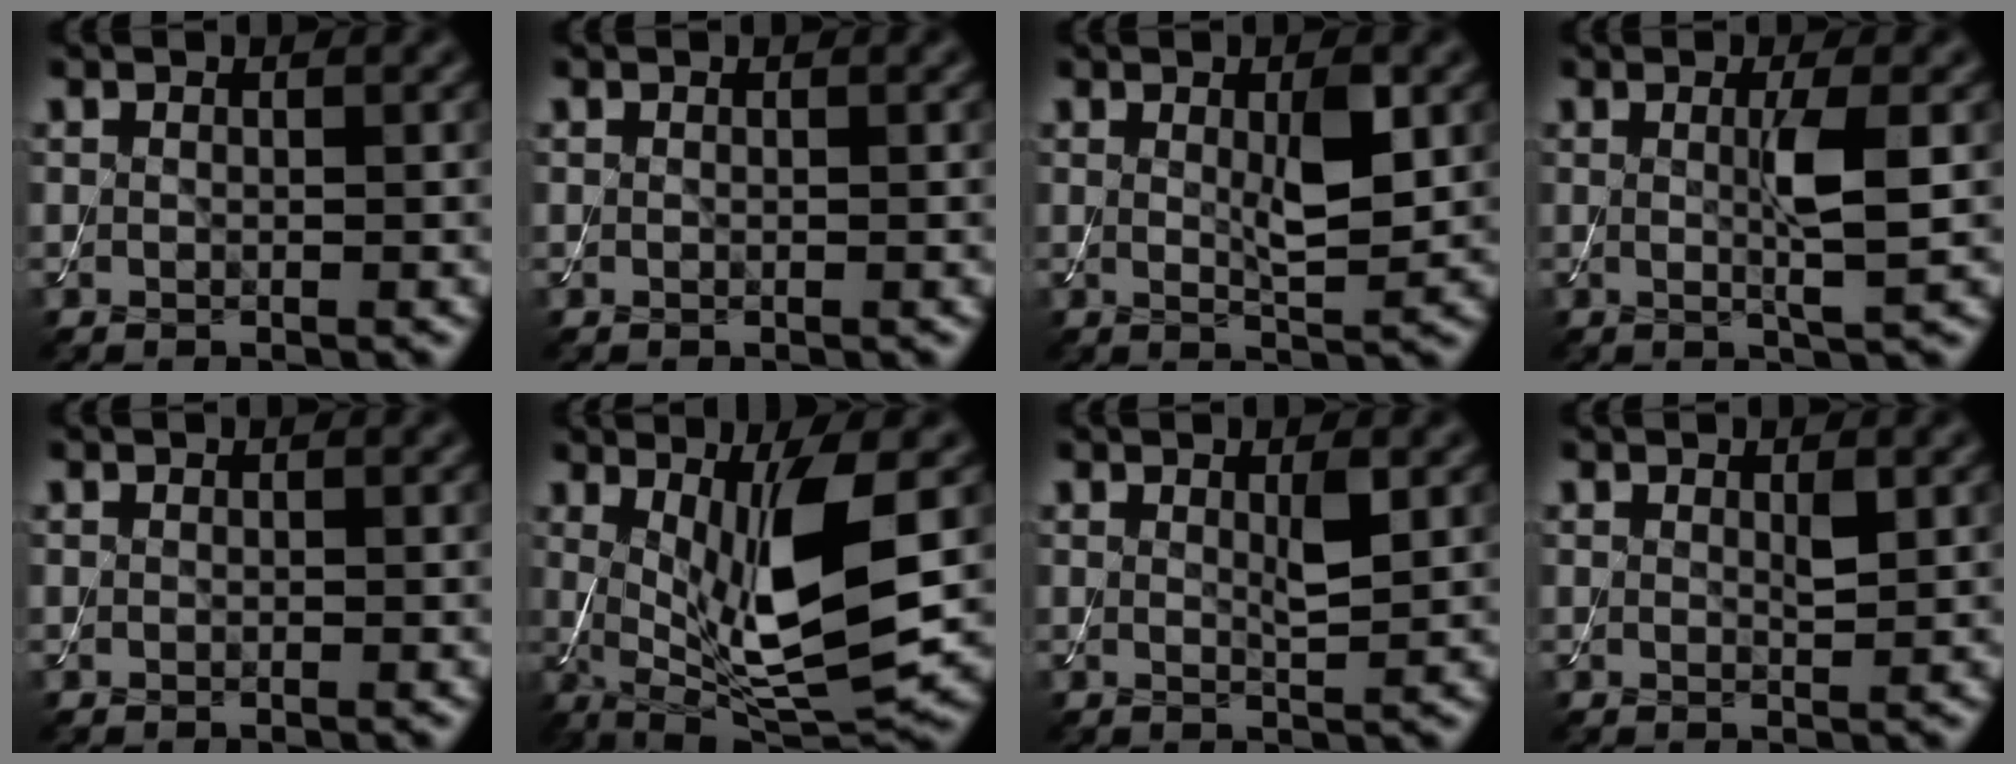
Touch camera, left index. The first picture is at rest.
{"total": 0.0}
{"total": 3.9, "force": [0.8, 1.0, 3.7], "torque": [-0.064, -0.007, 0.016]}
{"total": 3.7, "force": [0.2, 0.4, 3.7], "torque": [-0.068, -0.005, 0.003]}
{"total": 0.0}
{"total": 10.3, "force": [1.4, 2.7, 9.8], "torque": [-0.167, -0.018, 0.034]}
{"total": 2.0, "force": [0.7, 0.3, 1.9], "torque": [-0.032, -0.005, 0.010]}
{"total": 1.1, "force": [0.5, 0.2, 1.0], "torque": [-0.018, -0.004, 0.008]}